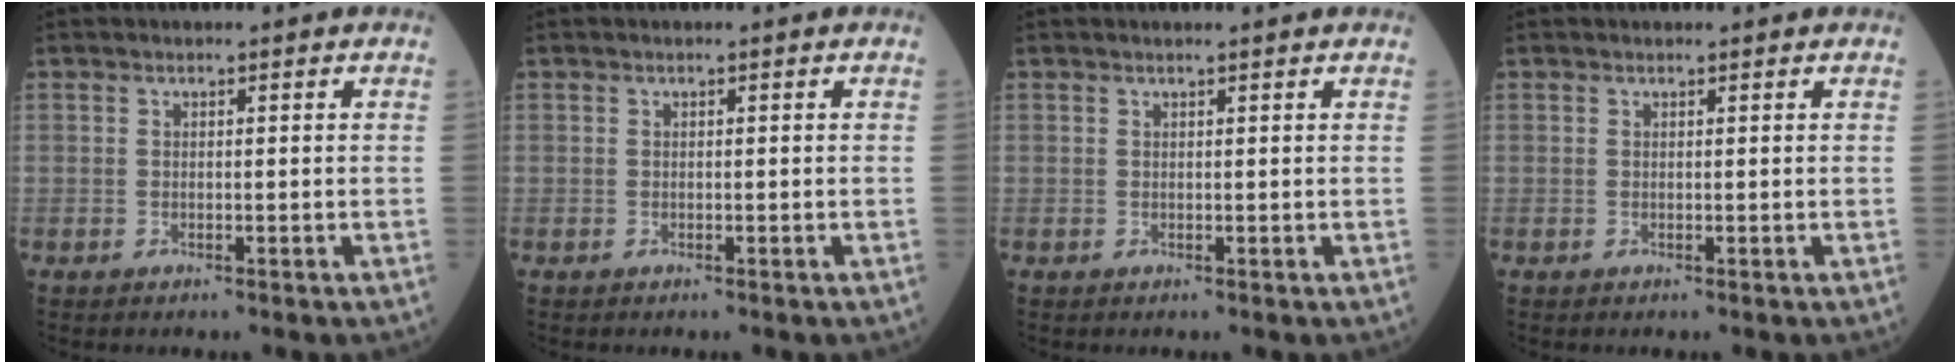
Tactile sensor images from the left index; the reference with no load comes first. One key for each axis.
{"total": 0.0}
{"total": 1.7, "fx": 1.6, "fy": -0.1, "fz": 0.6, "tx": -0.010, "ty": 0.005, "tz": 0.017}
{"total": 0.7, "fx": 0.7, "fy": 0.2, "fz": 0.1, "tx": -0.008, "ty": 0.002, "tz": 0.006}